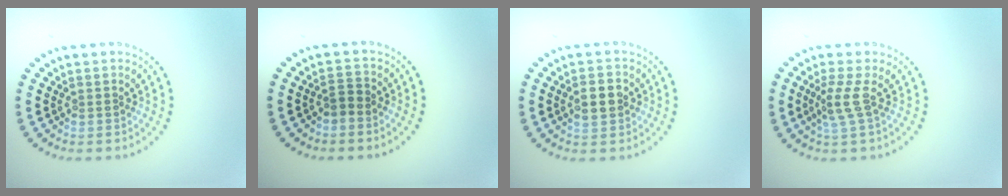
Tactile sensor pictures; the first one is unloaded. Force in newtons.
{"total": 1.2, "press": 0.9, "slide": 0.8}
{"total": 2.7, "press": 2.7, "slide": 0.1}
{"total": 2.1, "press": 1.5, "slide": 1.5}